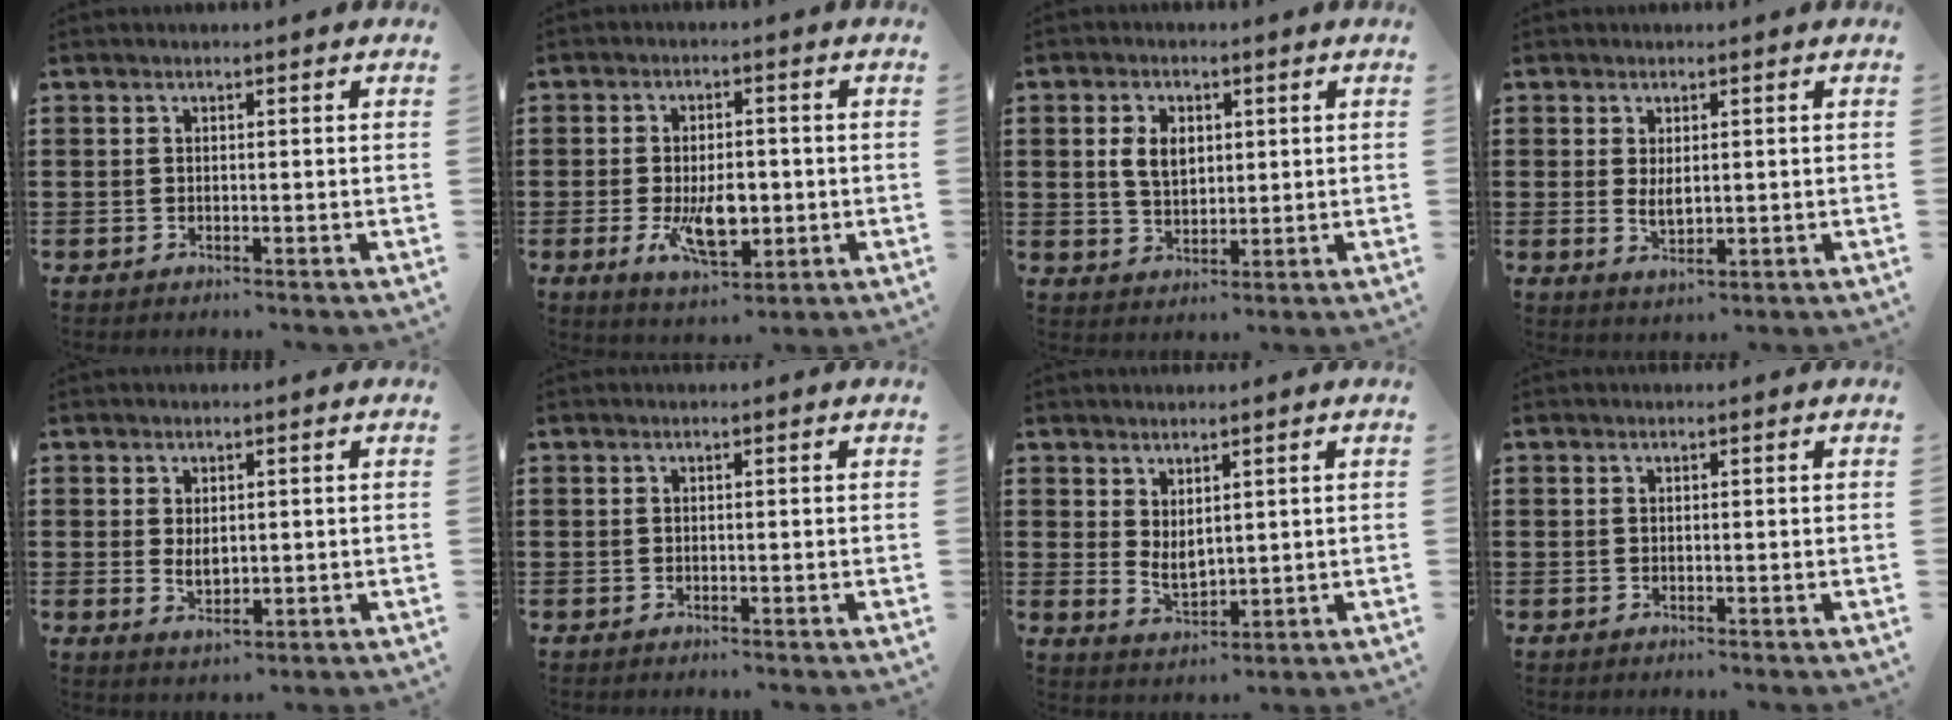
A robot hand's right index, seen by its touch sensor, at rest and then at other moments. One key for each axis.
{"total": 7.7, "fx": -1.5, "fy": 3.8, "fz": 6.5, "tx": -0.112, "ty": -0.006, "tz": -0.027}
{"total": 4.7, "fx": 0.9, "fy": 3.2, "fz": 3.4, "tx": -0.074, "ty": 0.006, "tz": 0.011}
{"total": 2.9, "fx": 0.4, "fy": 1.3, "fz": 2.6, "tx": -0.052, "ty": 0.003, "tz": 0.007}
{"total": 2.6, "fx": 0.5, "fy": 1.3, "fz": 2.2, "tx": -0.044, "ty": 0.005, "tz": 0.008}
{"total": 0.0}
{"total": 2.9, "fx": 1.6, "fy": 1.5, "fz": 1.9, "tx": -0.039, "ty": 0.000, "tz": 0.032}
{"total": 0.0}